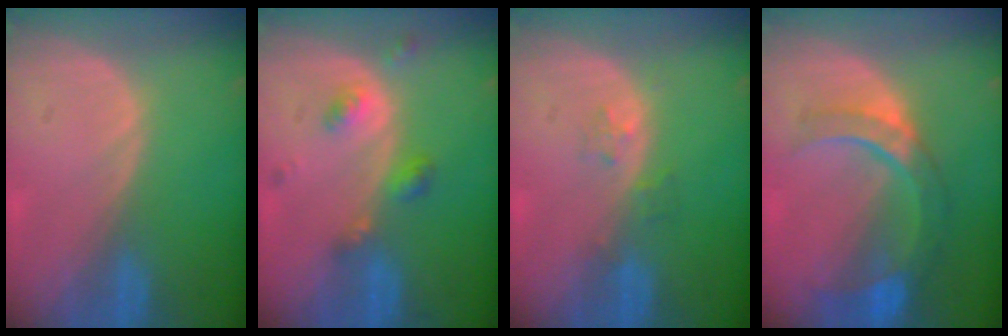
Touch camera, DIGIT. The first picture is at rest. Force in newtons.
{"total": 4.6, "press": 4.1, "slide": 2.1}
{"total": 1.9, "press": 1.9, "slide": 0.2}
{"total": 9.1, "press": 7.9, "slide": 4.4}